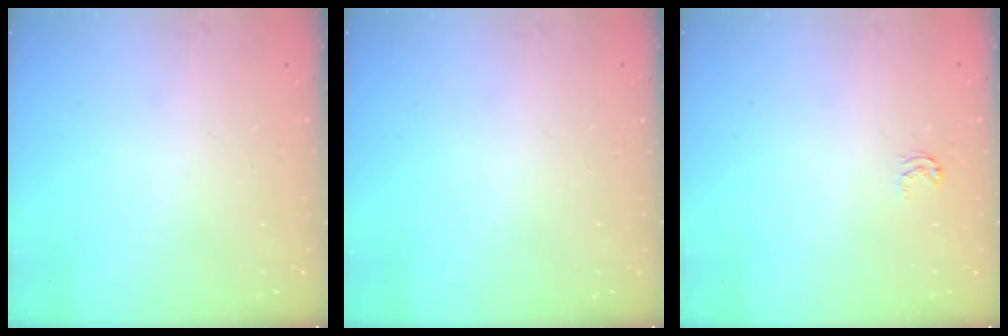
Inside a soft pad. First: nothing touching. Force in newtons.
{"total": 0.0}
{"total": 2.6, "press": 2.6, "slide": 0.4}